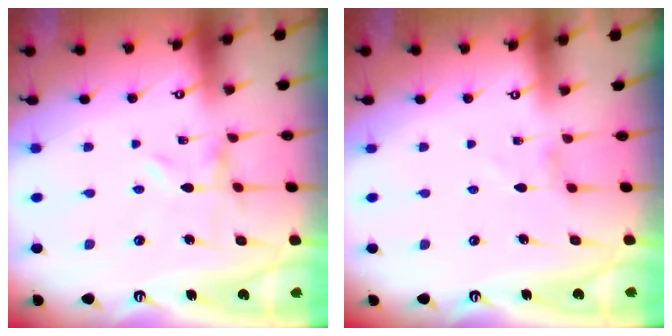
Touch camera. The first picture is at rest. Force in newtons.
{"total": 3.1, "press": 3.1, "slide": 0.5}